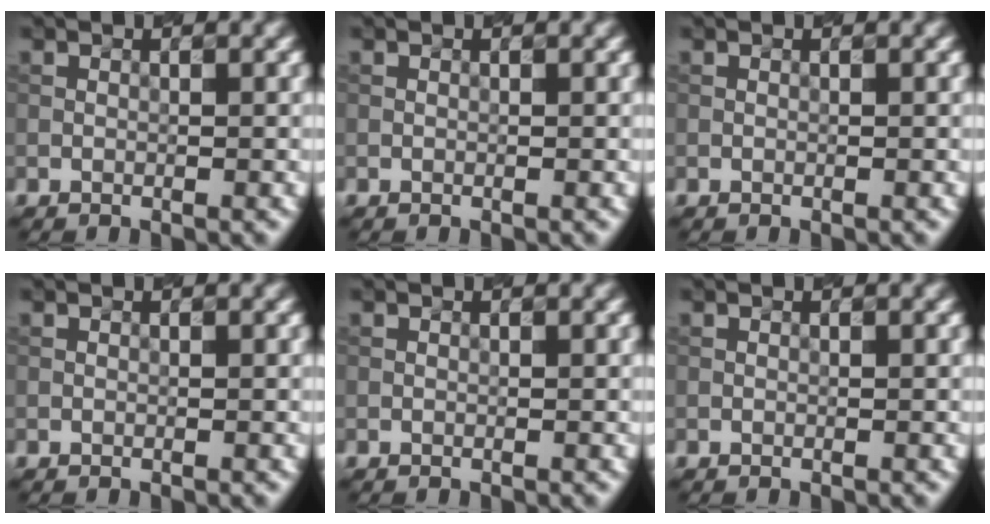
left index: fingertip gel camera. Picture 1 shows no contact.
{"total": 0.0}
{"total": 0.0}
{"total": 0.0}
{"total": 0.0}
{"total": 0.0}